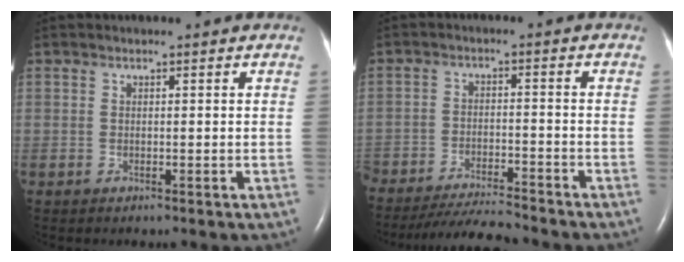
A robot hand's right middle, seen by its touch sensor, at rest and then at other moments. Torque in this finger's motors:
{"motor_torque": [1.05, -1.09, 0.18, 0.08]}